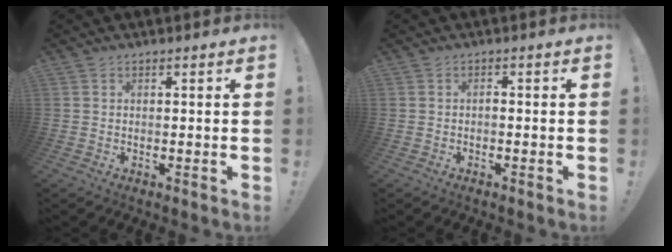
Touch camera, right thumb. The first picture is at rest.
{"total": 1.0, "force": [-0.8, 0.3, 0.6], "torque": [-0.010, 0.003, -0.015]}